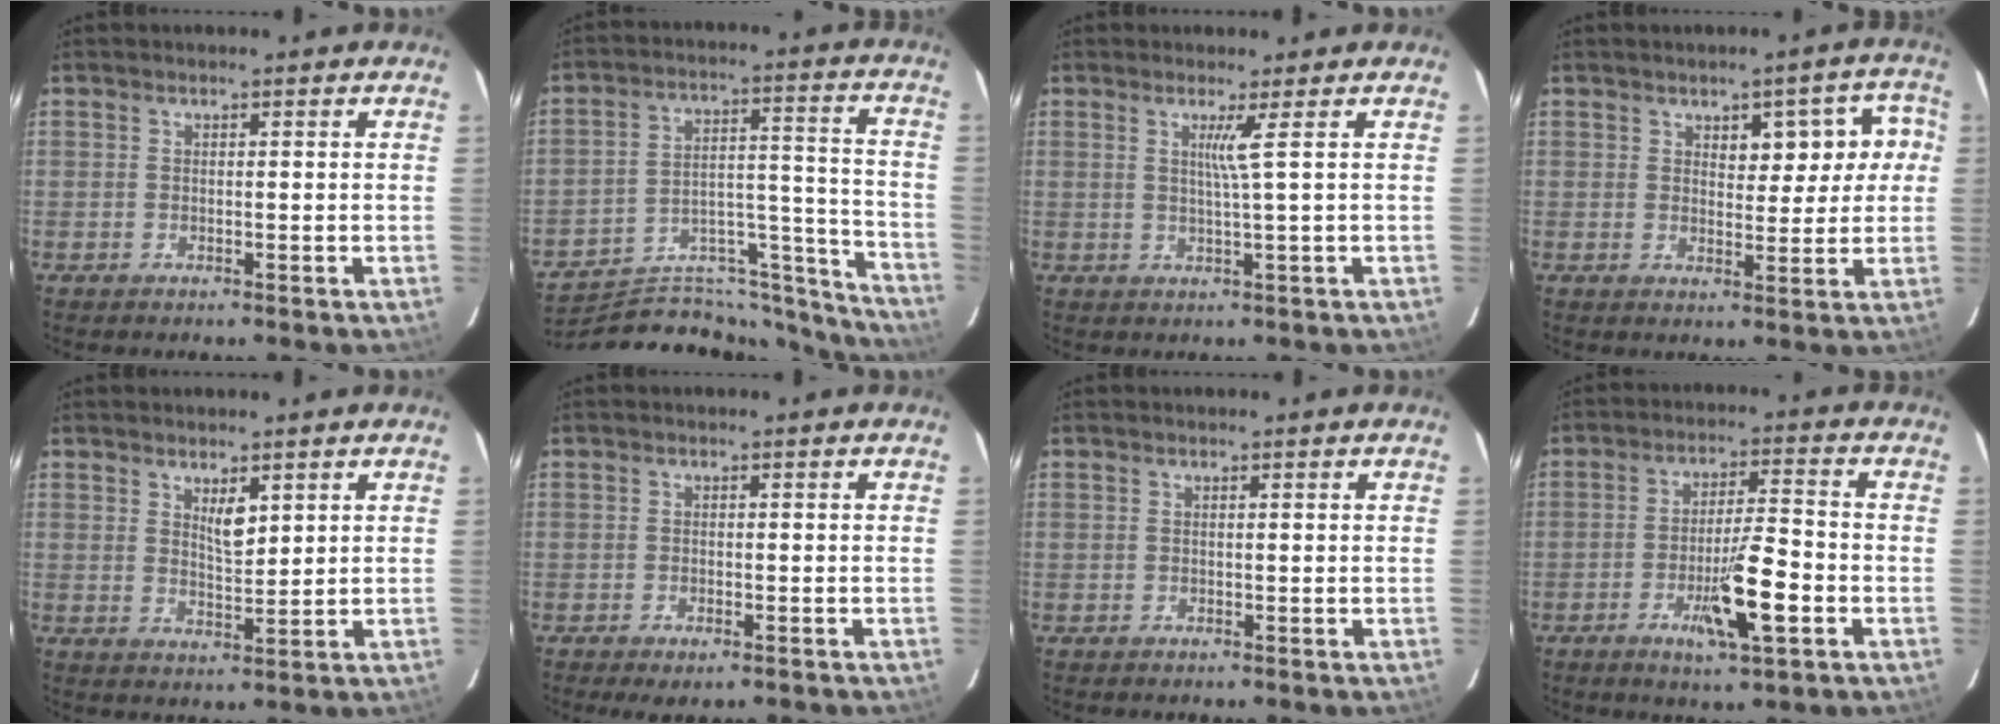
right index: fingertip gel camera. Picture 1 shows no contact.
{"total": 24.9, "force": [-23.7, 5.0, 5.7], "torque": [-0.055, 0.052, -0.330]}
{"total": 2.4, "force": [0.8, -1.2, 2.0], "torque": [-0.038, -0.008, 0.016]}
{"total": 7.4, "force": [2.0, 3.6, 6.1], "torque": [-0.059, 0.028, 0.028]}
{"total": 3.3, "force": [1.8, 1.0, 2.7], "torque": [-0.049, -0.005, 0.036]}
{"total": 3.4, "force": [-2.5, 1.1, 2.1], "torque": [-0.028, -0.005, -0.032]}
{"total": 0.0}
{"total": 9.4, "force": [-3.5, 1.0, 8.6], "torque": [-0.150, -0.006, -0.057]}